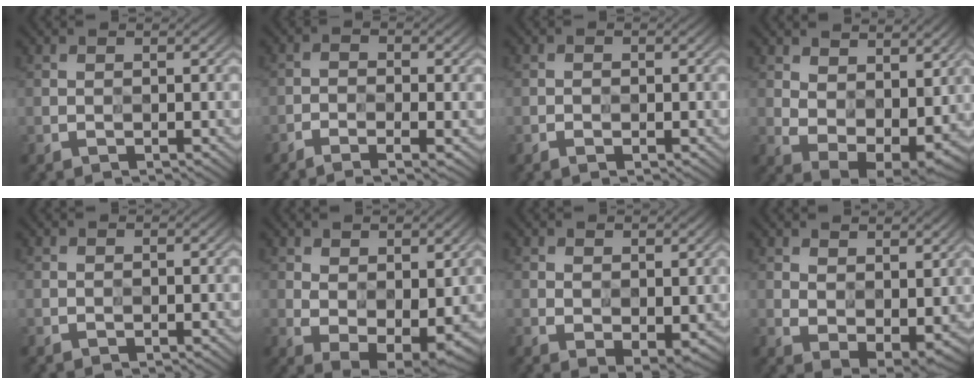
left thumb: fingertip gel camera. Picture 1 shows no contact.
{"total": 4.5, "force": [-2.9, 1.4, 3.1], "torque": [-0.060, -0.007, -0.042]}
{"total": 1.3, "force": [-1.0, 0.5, 0.6], "torque": [-0.006, -0.001, -0.017]}
{"total": 9.5, "force": [3.9, 5.8, 6.4], "torque": [-0.124, -0.014, 0.088]}
{"total": 0.0}
{"total": 6.5, "force": [0.7, 3.9, 5.2], "torque": [-0.097, -0.017, 0.025]}
{"total": 3.3, "force": [0.7, 2.2, 2.4], "torque": [-0.040, -0.010, 0.019]}
{"total": 7.1, "force": [2.8, 4.5, 4.7], "torque": [-0.088, -0.013, 0.066]}